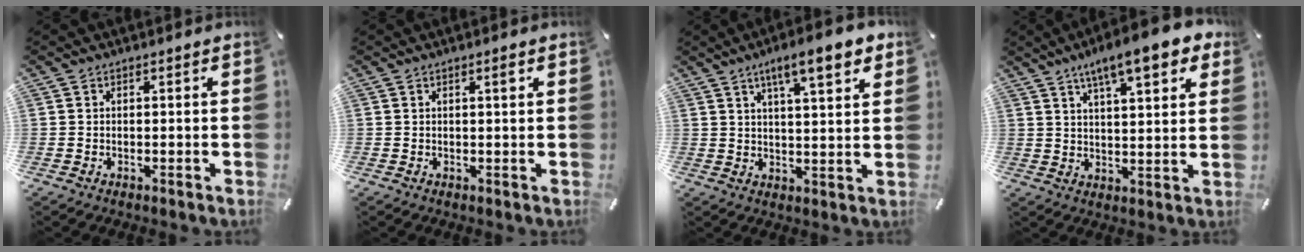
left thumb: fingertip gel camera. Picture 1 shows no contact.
{"total": 1.2, "force": [0.6, 0.1, 1.1], "torque": [-0.021, 0.001, 0.009]}
{"total": 9.9, "force": [6.2, 2.4, 7.3], "torque": [-0.113, -0.028, 0.102]}
{"total": 11.3, "force": [7.7, 3.1, 7.7], "torque": [-0.124, -0.033, 0.131]}